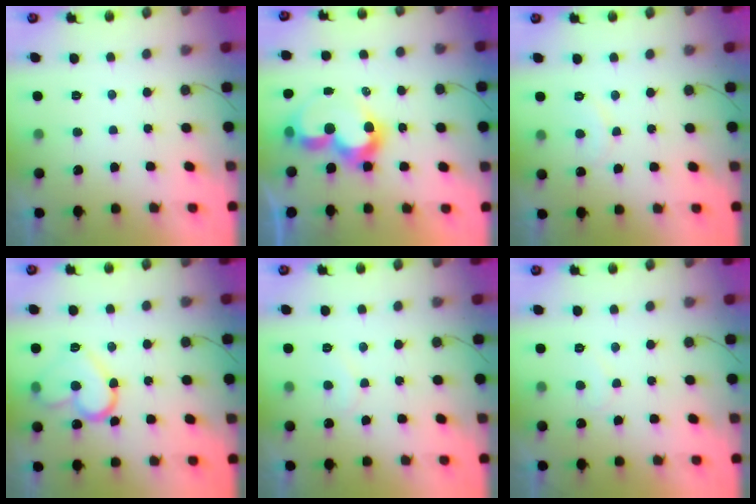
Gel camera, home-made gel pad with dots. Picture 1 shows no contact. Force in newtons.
{"total": 11.2, "press": 11.1, "slide": 1.0}
{"total": 7.3, "press": 7.3, "slide": 0.6}
{"total": 14.1, "press": 14.1, "slide": 1.1}
{"total": 5.7, "press": 5.7, "slide": 0.5}
{"total": 5.6, "press": 5.6, "slide": 0.4}